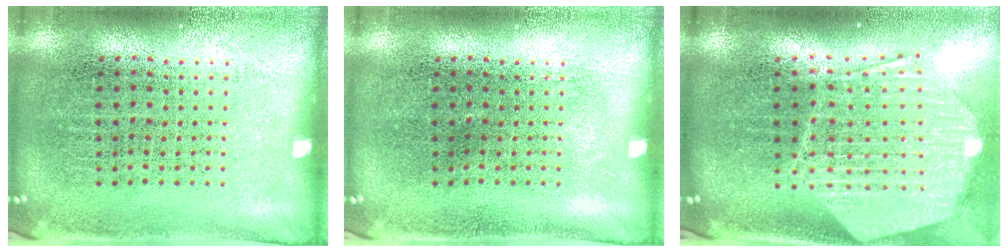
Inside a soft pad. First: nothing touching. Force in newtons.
{"total": 0.0}
{"total": 2.7, "press": 2.2, "slide": 1.6}